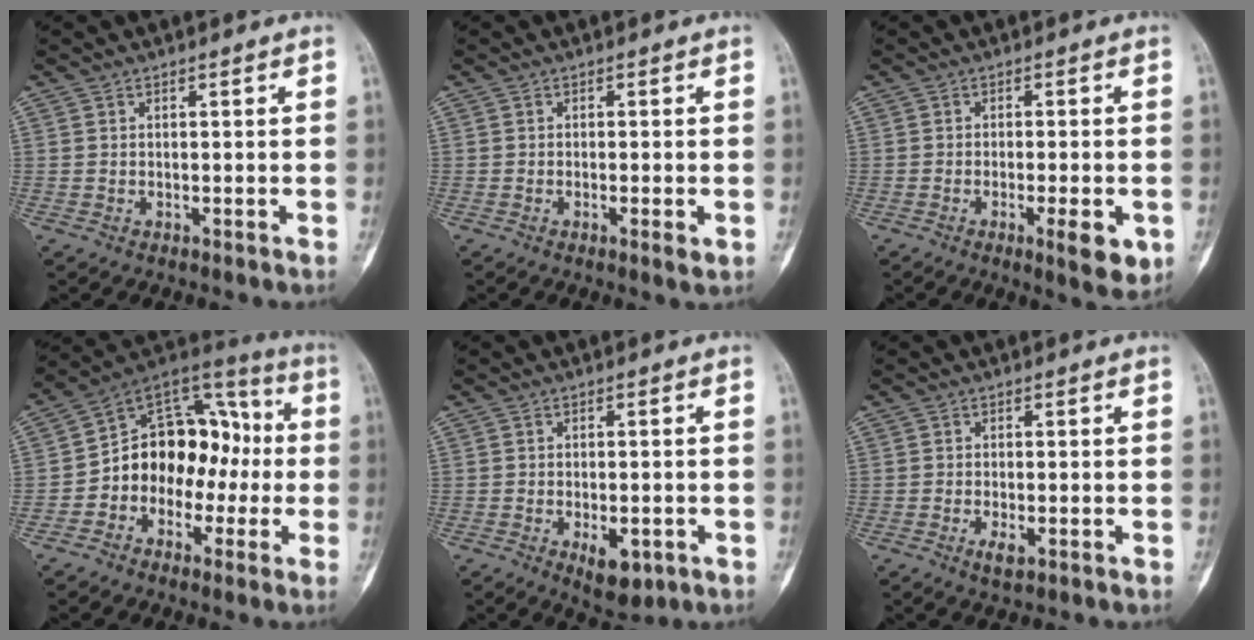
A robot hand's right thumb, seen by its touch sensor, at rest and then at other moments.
{"total": 2.1, "force": [-0.7, 0.4, 2.0], "torque": [-0.034, -0.005, -0.012]}
{"total": 6.6, "force": [-2.3, 1.7, 5.9], "torque": [-0.078, -0.008, -0.029]}
{"total": 16.4, "force": [-2.3, 12.3, 10.7], "torque": [-0.105, 0.068, -0.049]}
{"total": 5.8, "force": [-2.2, 2.9, 4.5], "torque": [-0.057, 0.003, -0.020]}
{"total": 2.3, "force": [-1.0, 0.8, 1.9], "torque": [-0.038, -0.002, -0.018]}